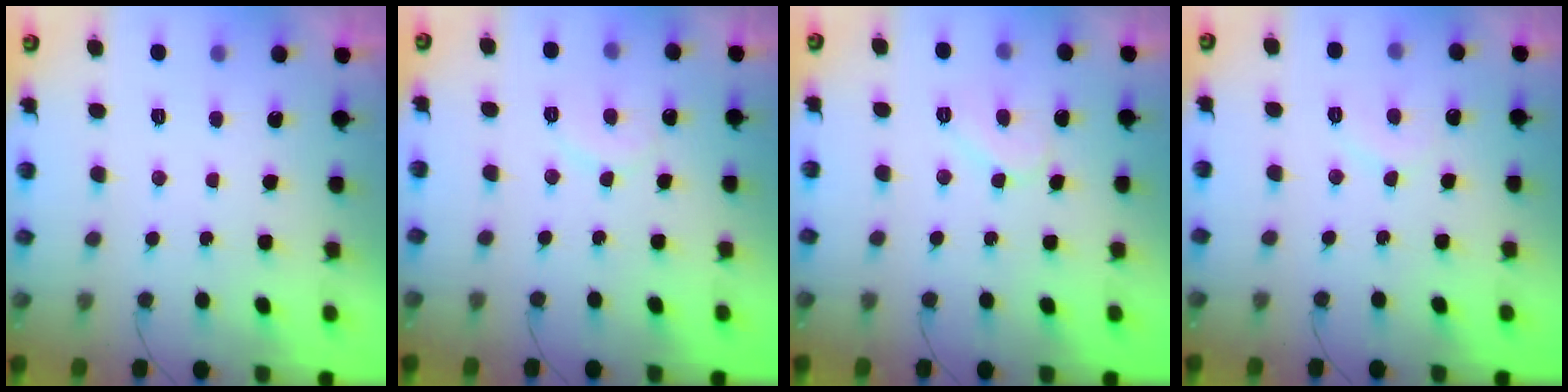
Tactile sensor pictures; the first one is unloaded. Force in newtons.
{"total": 6.8, "press": 6.8, "slide": 0.6}
{"total": 5.2, "press": 5.2, "slide": 0.1}
{"total": 5.3, "press": 5.3, "slide": 0.3}